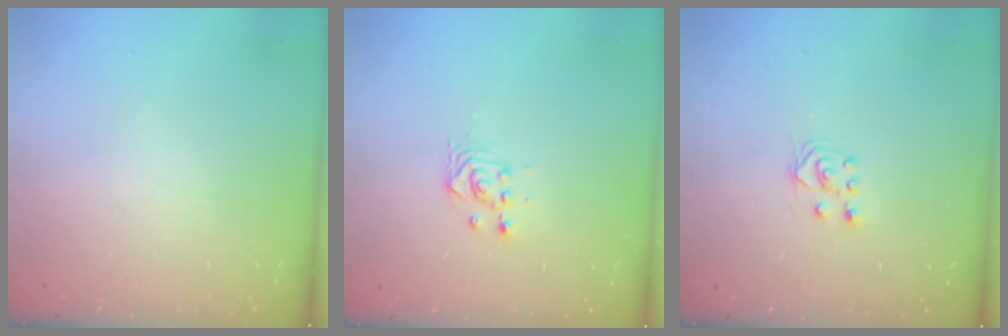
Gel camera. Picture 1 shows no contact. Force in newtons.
{"total": 3.3, "press": 3.3, "slide": 0.3}
{"total": 3.9, "press": 3.8, "slide": 0.7}